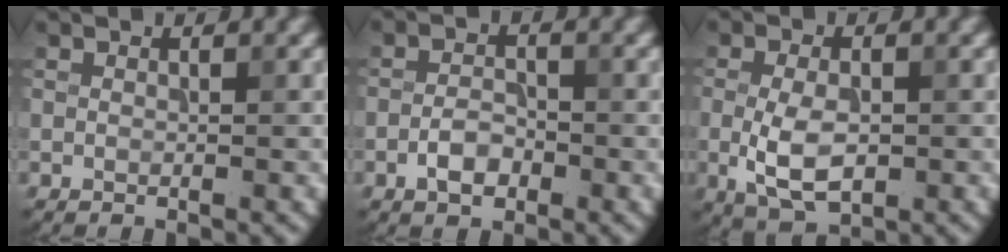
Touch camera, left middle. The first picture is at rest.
{"total": 2.5, "force": [-1.2, 1.3, 1.8], "torque": [-0.027, 0.006, -0.025]}
{"total": 4.8, "force": [-0.9, 2.5, 4.0], "torque": [-0.083, -0.007, -0.014]}